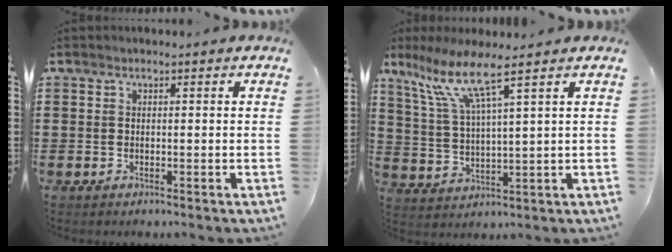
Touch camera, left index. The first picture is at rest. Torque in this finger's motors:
{"motor_torque": [1.03, 0.63, 0.73, 0.19]}